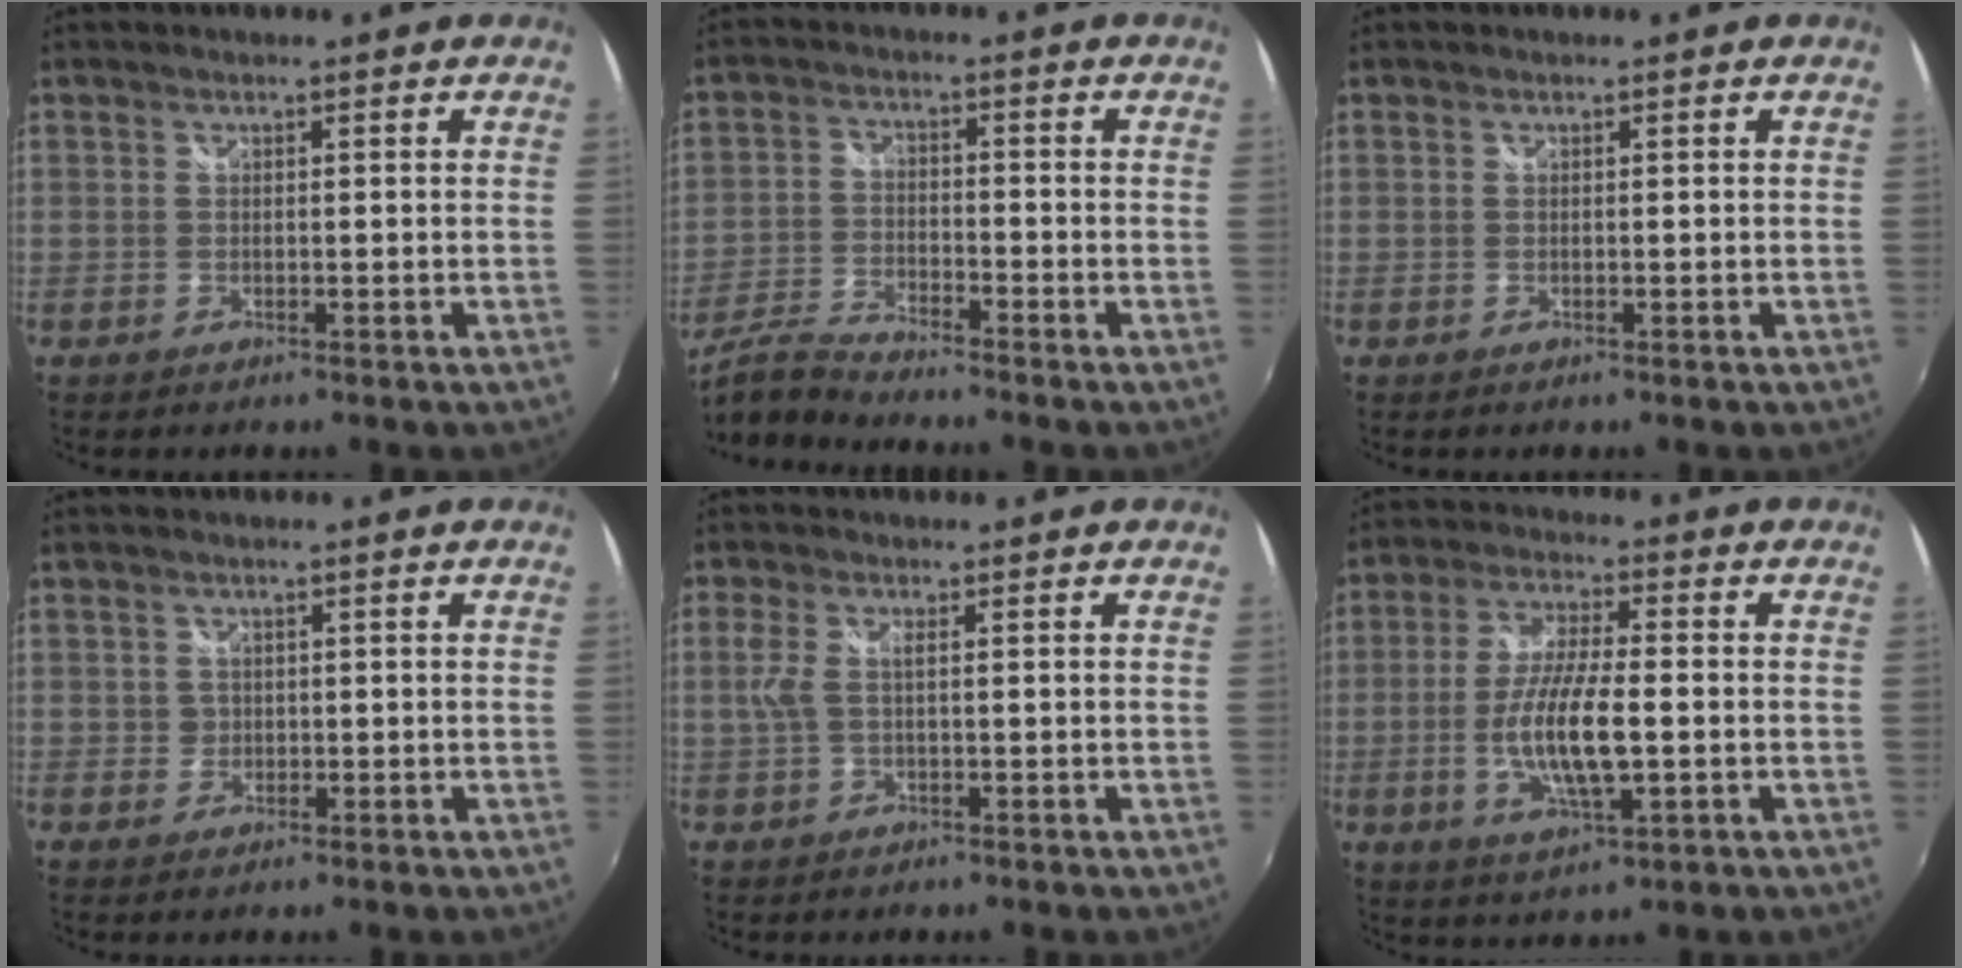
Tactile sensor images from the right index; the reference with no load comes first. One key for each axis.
{"total": 7.9, "fx": -7.4, "fy": 0.6, "fz": 2.9, "tx": -0.072, "ty": -0.010, "tz": -0.151}
{"total": 0.0}
{"total": 1.3, "fx": 0.0, "fy": 1.3, "fz": 0.0, "tx": 0.004, "ty": 0.003, "tz": 0.004}
{"total": 2.7, "fx": 0.1, "fy": 0.6, "fz": 2.6, "tx": -0.058, "ty": 0.001, "tz": 0.002}
{"total": 11.2, "fx": -2.0, "fy": 2.8, "fz": 10.6, "tx": -0.212, "ty": -0.003, "tz": -0.036}